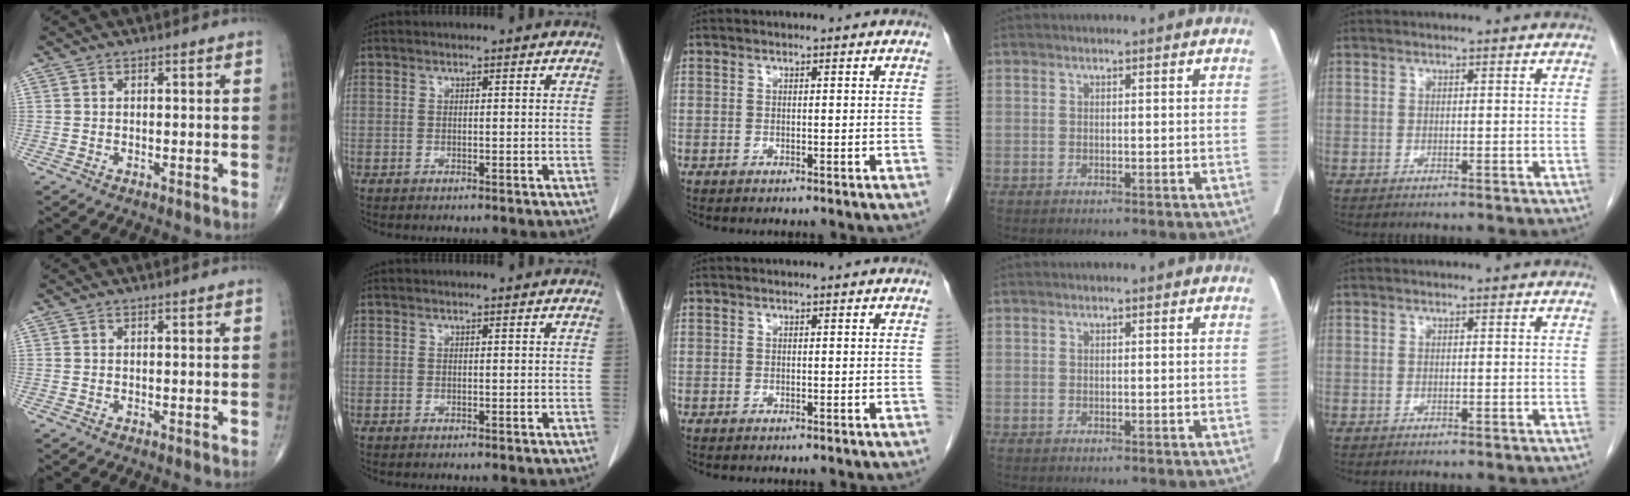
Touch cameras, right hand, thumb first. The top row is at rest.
{}